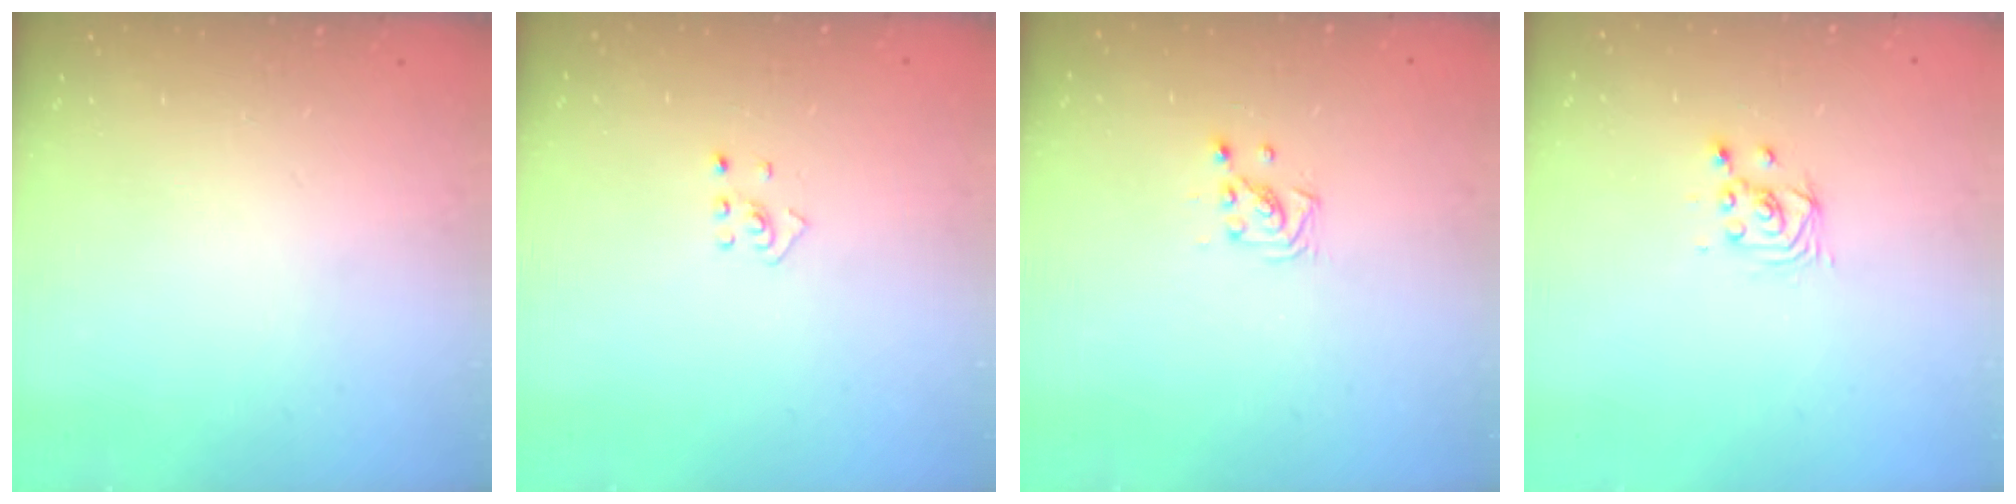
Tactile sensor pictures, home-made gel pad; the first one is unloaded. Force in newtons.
{"total": 2.5, "press": 2.4, "slide": 0.8}
{"total": 2.9, "press": 2.9, "slide": 0.3}
{"total": 2.6, "press": 2.6, "slide": 0.1}